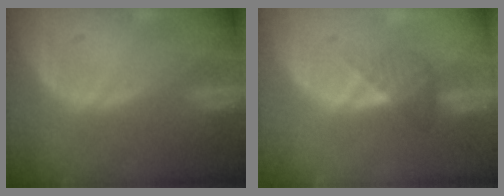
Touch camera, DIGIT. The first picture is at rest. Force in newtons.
{"total": 3.3, "press": 3.1, "slide": 1.3}